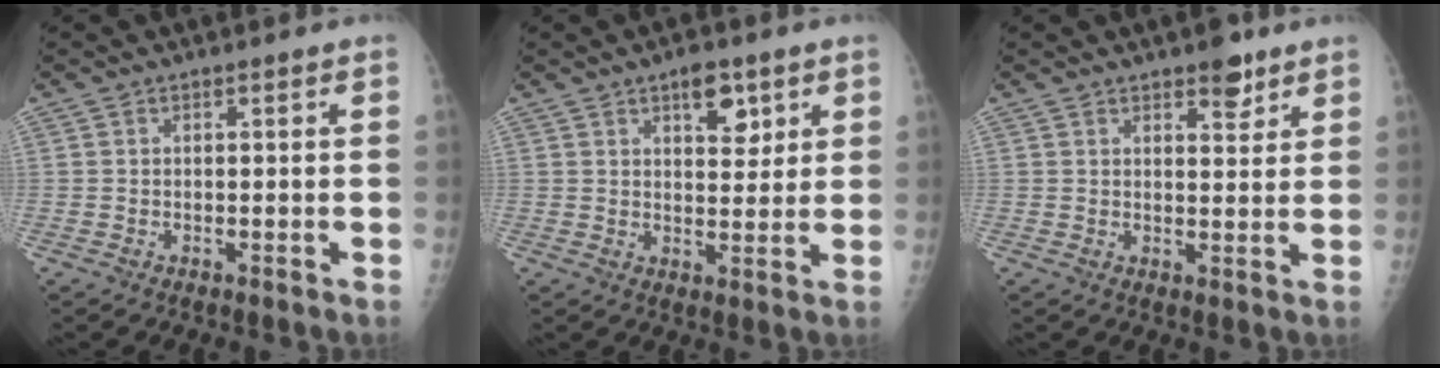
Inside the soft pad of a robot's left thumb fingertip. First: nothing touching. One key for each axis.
{"total": 6.2, "fx": 3.2, "fy": 3.2, "fz": 4.2, "tx": -0.035, "ty": -0.017, "tz": 0.045}
{"total": 4.8, "fx": 3.2, "fy": 2.1, "fz": 2.8, "tx": -0.019, "ty": -0.017, "tz": 0.043}